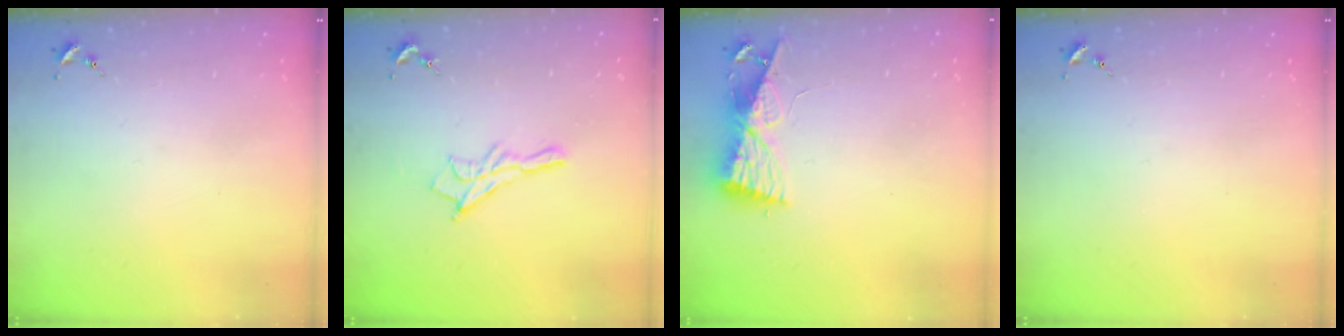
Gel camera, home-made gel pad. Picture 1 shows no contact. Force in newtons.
{"total": 9.4, "press": 9.4, "slide": 0.6}
{"total": 8.5, "press": 8.5, "slide": 0.8}
{"total": 0.0}